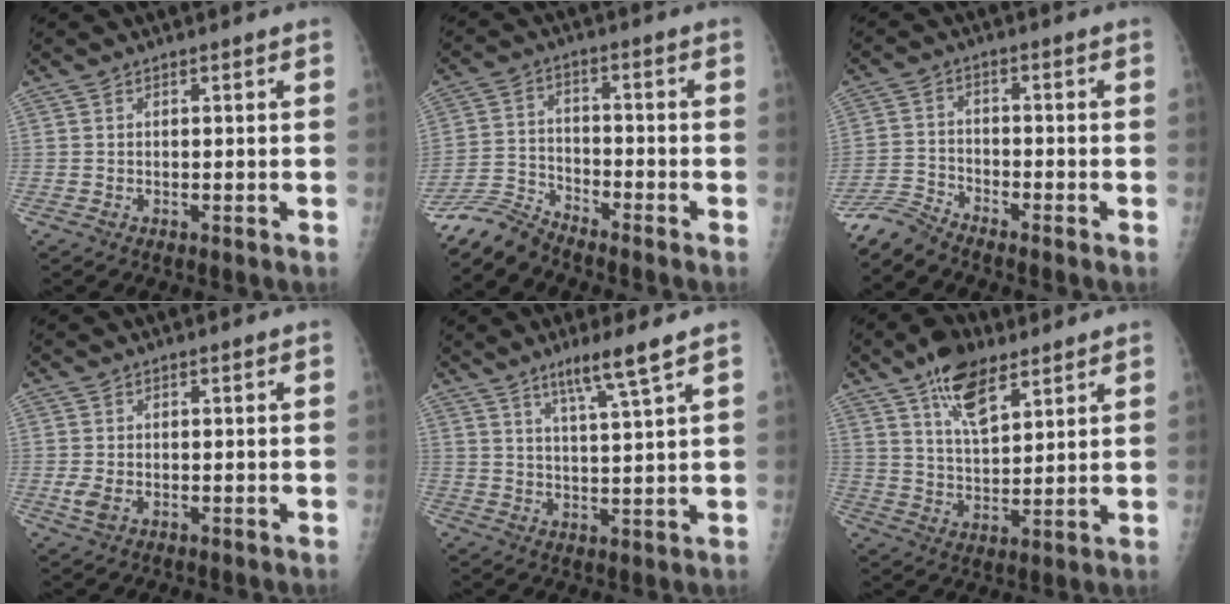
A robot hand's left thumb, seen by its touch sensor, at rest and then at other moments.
{"total": 6.6, "force": [-6.6, 0.7, 0.0], "torque": [-0.007, 0.033, -0.137]}
{"total": 4.8, "force": [-4.8, 0.0, -0.2], "torque": [-0.005, 0.012, -0.102]}
{"total": 2.6, "force": [-0.6, 1.7, 1.9], "torque": [-0.044, -0.005, -0.012]}
{"total": 6.8, "force": [4.5, -0.4, 5.1], "torque": [-0.091, -0.028, 0.083]}
{"total": 11.2, "force": [6.6, 5.3, 7.3], "torque": [-0.107, -0.029, 0.119]}